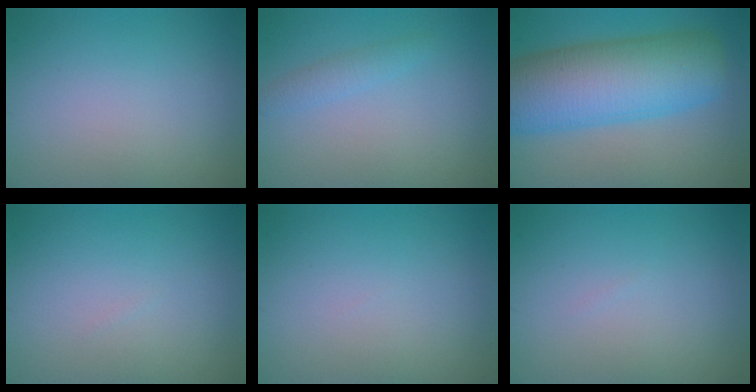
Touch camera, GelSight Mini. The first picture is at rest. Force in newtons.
{"total": 1.3, "press": 1.3, "slide": 0.1}
{"total": 11.5, "press": 11.5, "slide": 0.3}
{"total": 0.0}
{"total": 0.0}
{"total": 0.0}